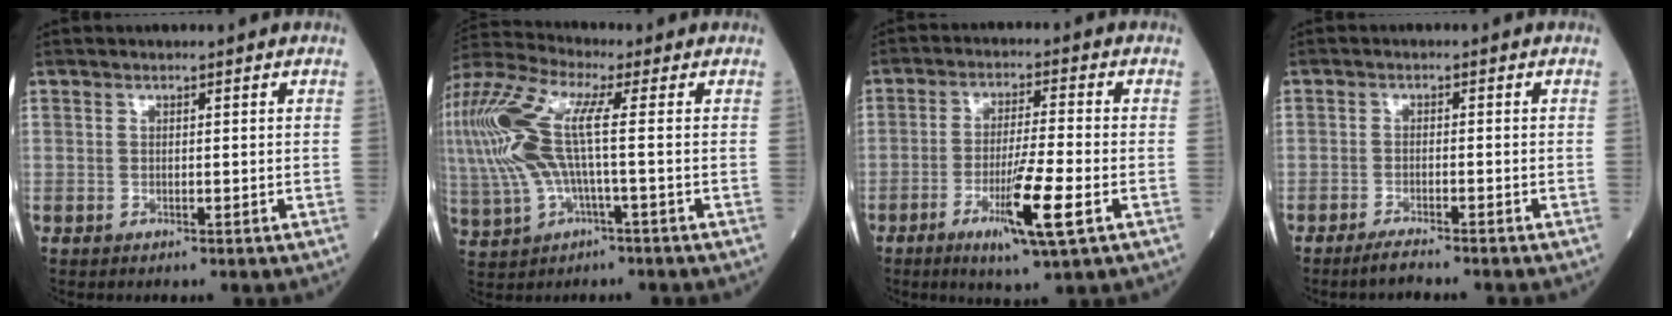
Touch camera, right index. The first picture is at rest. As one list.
[{"total": 16.4, "force": [0.9, 4.7, 15.7], "torque": [-0.376, 0.025, 0.014]}, {"total": 9.4, "force": [-3.7, -0.2, 8.6], "torque": [-0.158, -0.021, -0.063]}, {"total": 3.2, "force": [-2.8, -0.3, 1.6], "torque": [-0.034, -0.006, -0.046]}]